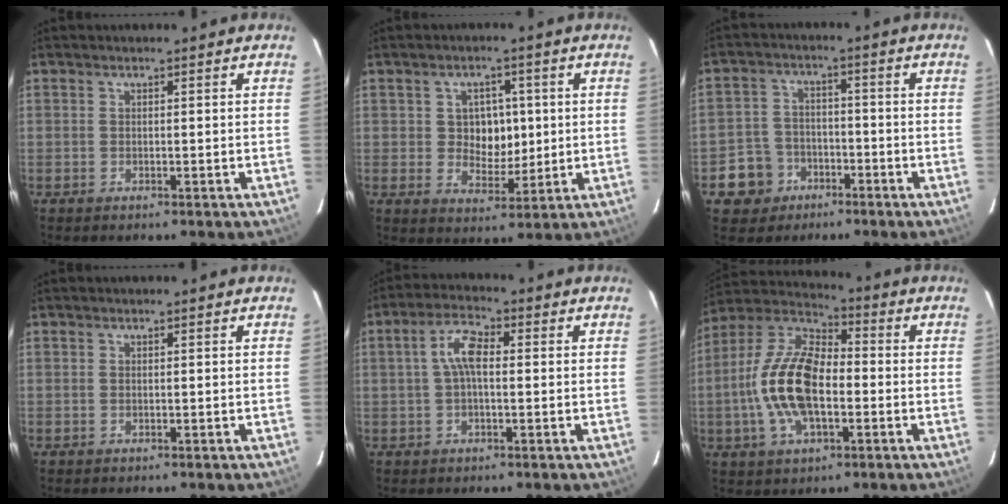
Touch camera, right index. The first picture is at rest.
{"total": 6.5, "force": [0.8, 5.4, 3.7], "torque": [-0.059, 0.009, 0.021]}
{"total": 7.5, "force": [-3.9, 6.3, 1.3], "torque": [-0.053, 0.024, -0.057]}
{"total": 0.0}
{"total": 5.7, "force": [0.4, 2.3, 5.2], "torque": [-0.104, 0.017, 0.006]}
{"total": 16.3, "force": [-2.8, 8.0, 13.9], "torque": [-0.288, 0.008, -0.057]}